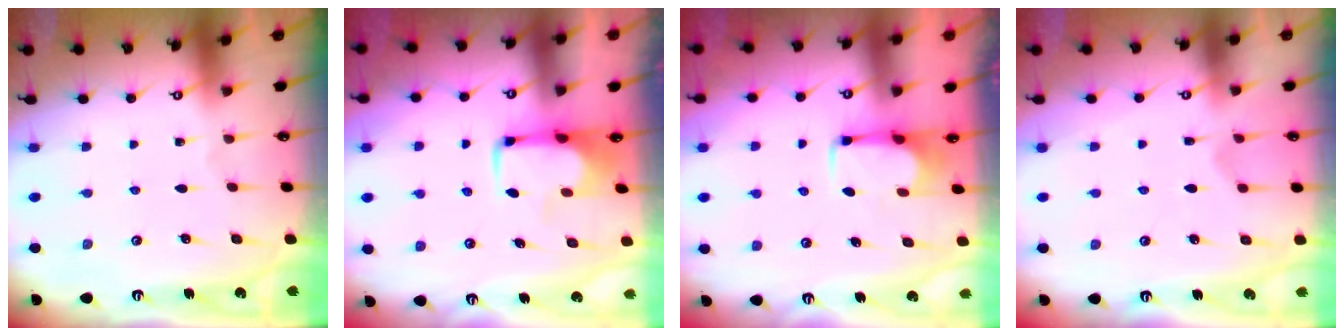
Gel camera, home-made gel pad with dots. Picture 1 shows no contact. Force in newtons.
{"total": 1.7, "press": 1.6, "slide": 0.5}
{"total": 2.8, "press": 2.8, "slide": 0.5}
{"total": 2.8, "press": 2.6, "slide": 1.2}